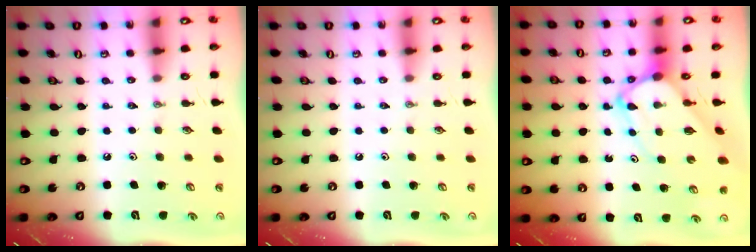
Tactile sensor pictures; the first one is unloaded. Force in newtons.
{"total": 0.0}
{"total": 6.6, "press": 6.6, "slide": 0.6}